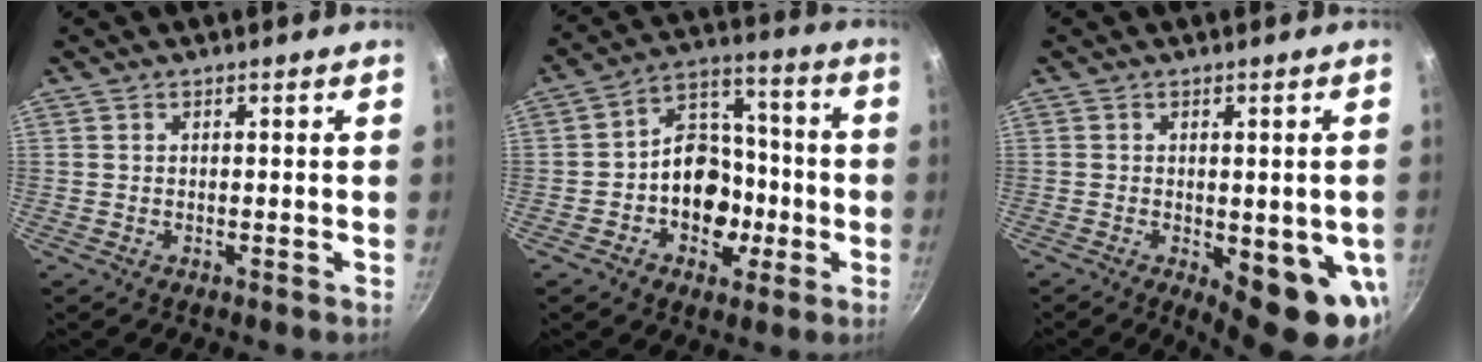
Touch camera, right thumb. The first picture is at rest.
{"total": 14.4, "force": [-3.3, 11.1, 8.6], "torque": [-0.076, 0.047, -0.059]}
{"total": 12.6, "force": [-2.9, 4.6, 11.3], "torque": [-0.112, -0.014, -0.027]}